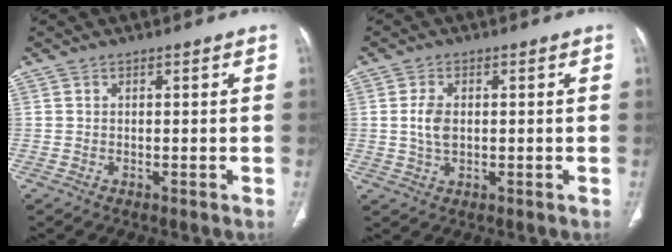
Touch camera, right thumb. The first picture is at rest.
{"total": 4.3, "force": [0.3, 2.6, 3.4], "torque": [-0.071, 0.002, 0.006]}